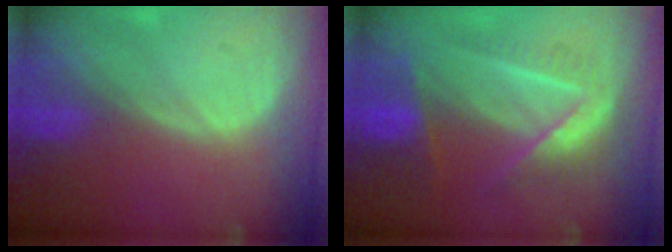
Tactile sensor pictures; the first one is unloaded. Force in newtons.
{"total": 7.1, "press": 7.1, "slide": 0.2}